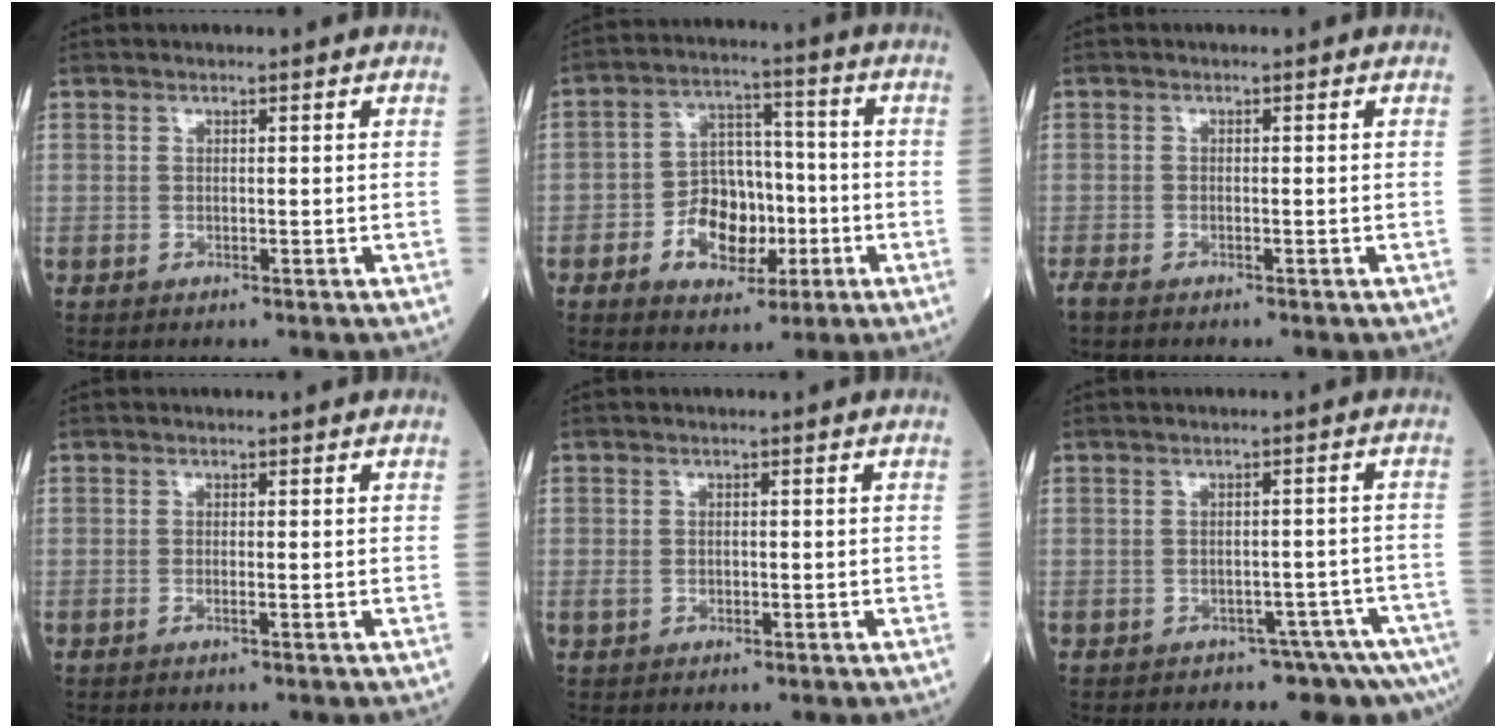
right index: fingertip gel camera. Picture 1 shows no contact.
{"total": 9.9, "force": [-3.2, 6.3, 6.9], "torque": [-0.125, 0.019, -0.049]}
{"total": 2.5, "force": [-2.1, 0.6, 1.2], "torque": [-0.027, -0.008, -0.031]}
{"total": 0.6, "force": [-0.3, -0.1, 0.5], "torque": [-0.012, 0.000, -0.005]}
{"total": 1.5, "force": [-0.3, 1.1, 0.9], "torque": [-0.025, 0.006, -0.003]}
{"total": 5.9, "force": [-5.2, 2.2, 1.7], "torque": [-0.006, 0.022, -0.060]}